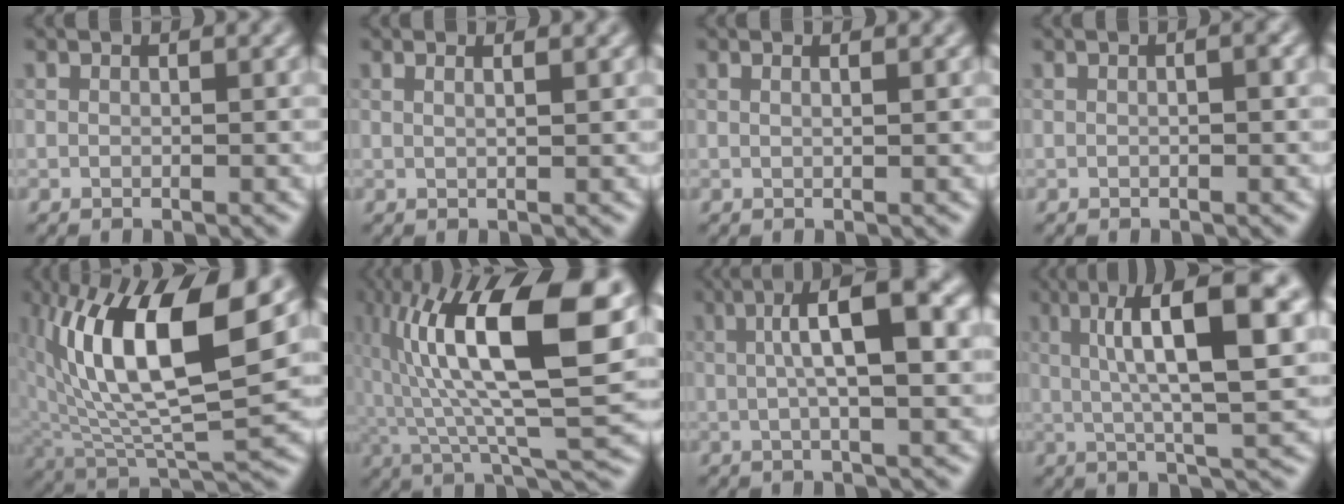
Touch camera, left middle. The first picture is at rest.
{"total": 1.7, "force": [0.8, 0.7, 1.3], "torque": [0.001, 0.016, -0.006]}
{"total": 1.4, "force": [0.7, 0.7, 1.0], "torque": [0.002, 0.013, -0.009]}
{"total": 1.7, "force": [0.0, 0.4, 1.6], "torque": [-0.011, 0.004, -0.005]}
{"total": 11.9, "force": [2.6, 4.5, 10.7], "torque": [-0.197, 0.006, 0.062]}
{"total": 14.6, "force": [3.2, 4.6, 13.5], "torque": [-0.234, 0.008, 0.061]}
{"total": 8.4, "force": [1.3, 2.2, 8.0], "torque": [-0.126, 0.016, 0.028]}
{"total": 9.8, "force": [2.2, 1.7, 9.4], "torque": [-0.150, 0.017, 0.047]}